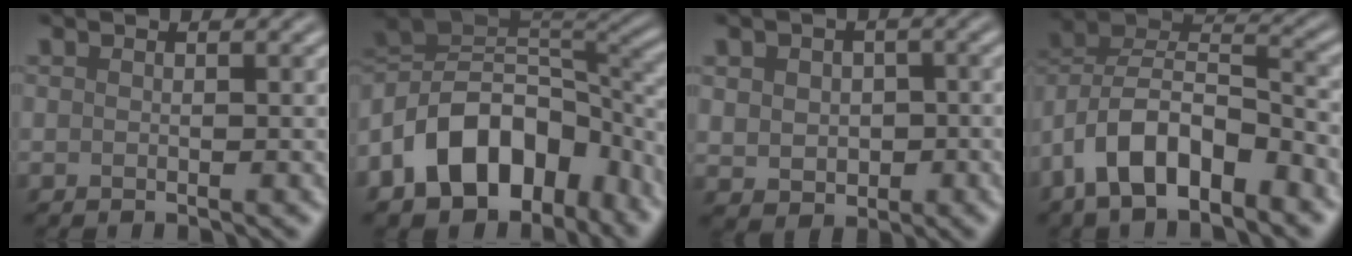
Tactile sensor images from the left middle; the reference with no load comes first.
{"total": 12.7, "force": [-5.5, 8.8, 7.4], "torque": [-0.133, 0.007, -0.106]}
{"total": 3.8, "force": [0.2, 3.2, 2.2], "torque": [-0.037, -0.001, 0.005]}
{"total": 9.5, "force": [-4.7, 4.4, 6.9], "torque": [-0.116, 0.015, -0.093]}